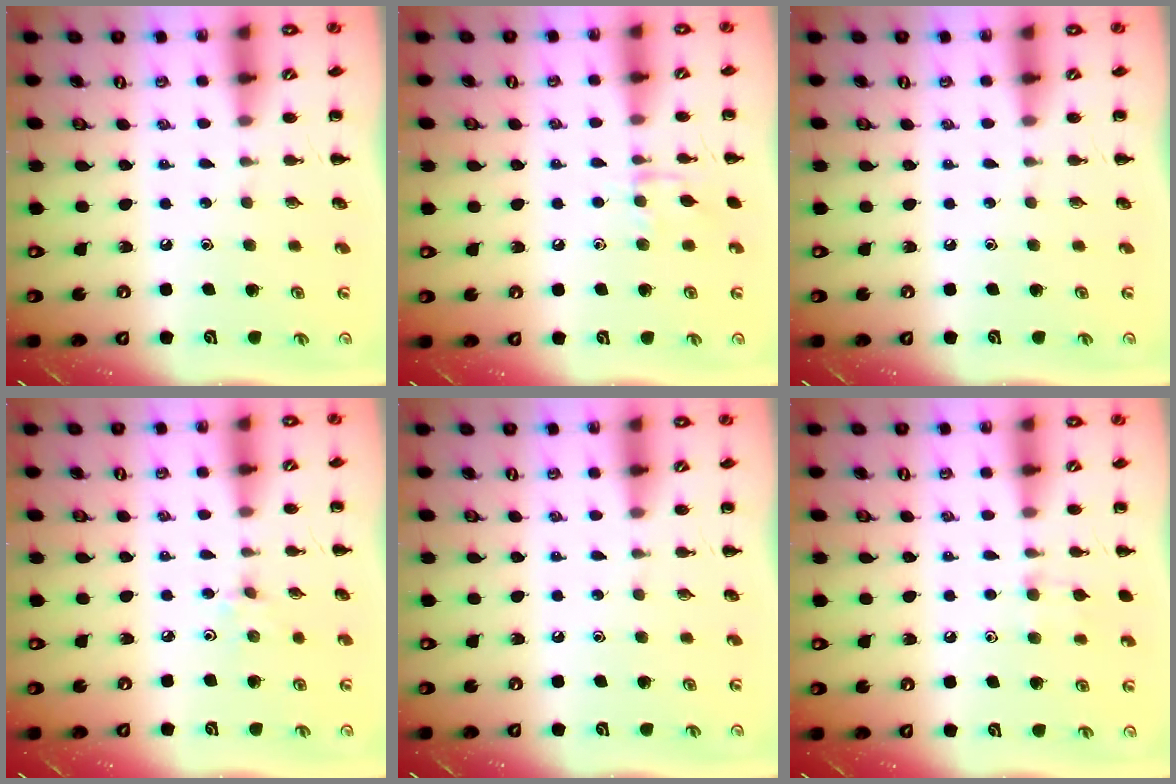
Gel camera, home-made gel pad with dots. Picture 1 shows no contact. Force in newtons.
{"total": 6.7, "press": 6.7, "slide": 0.8}
{"total": 0.0}
{"total": 1.7, "press": 1.6, "slide": 0.6}
{"total": 0.0}
{"total": 7.8, "press": 7.5, "slide": 2.1}